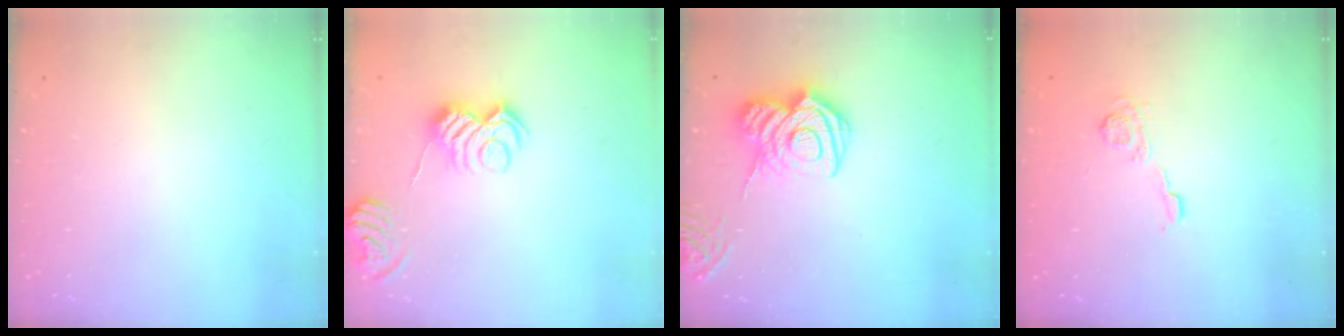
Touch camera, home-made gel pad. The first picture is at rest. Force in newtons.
{"total": 9.6, "press": 9.6, "slide": 0.5}
{"total": 16.0, "press": 15.9, "slide": 1.7}
{"total": 5.2, "press": 5.2, "slide": 0.4}